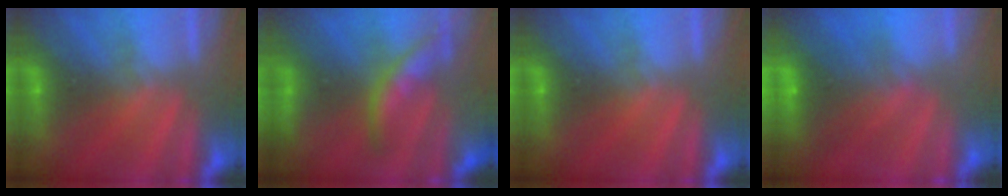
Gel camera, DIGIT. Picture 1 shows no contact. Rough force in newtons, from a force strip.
{"total": 7.2}
{"total": 0.0}
{"total": 7.4}